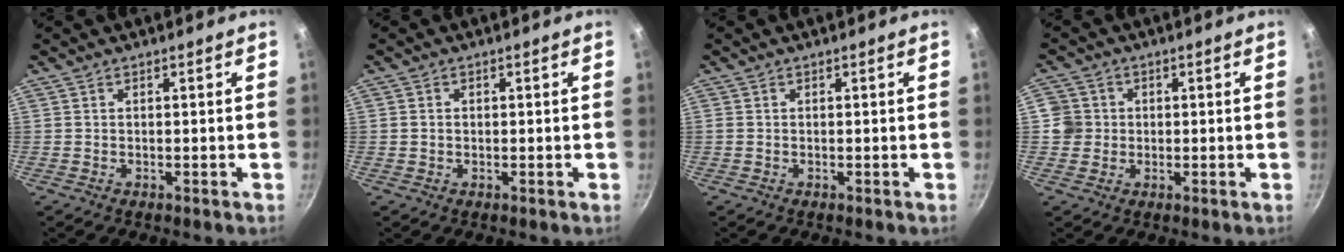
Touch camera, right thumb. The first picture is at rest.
{"total": 1.3, "force": [0.0, 1.1, 0.6], "torque": [-0.008, 0.006, -0.001]}
{"total": 0.5, "force": [-0.1, 0.5, 0.2], "torque": [-0.005, 0.001, -0.001]}
{"total": 4.4, "force": [0.0, 4.3, 0.9], "torque": [0.013, 0.008, -0.005]}